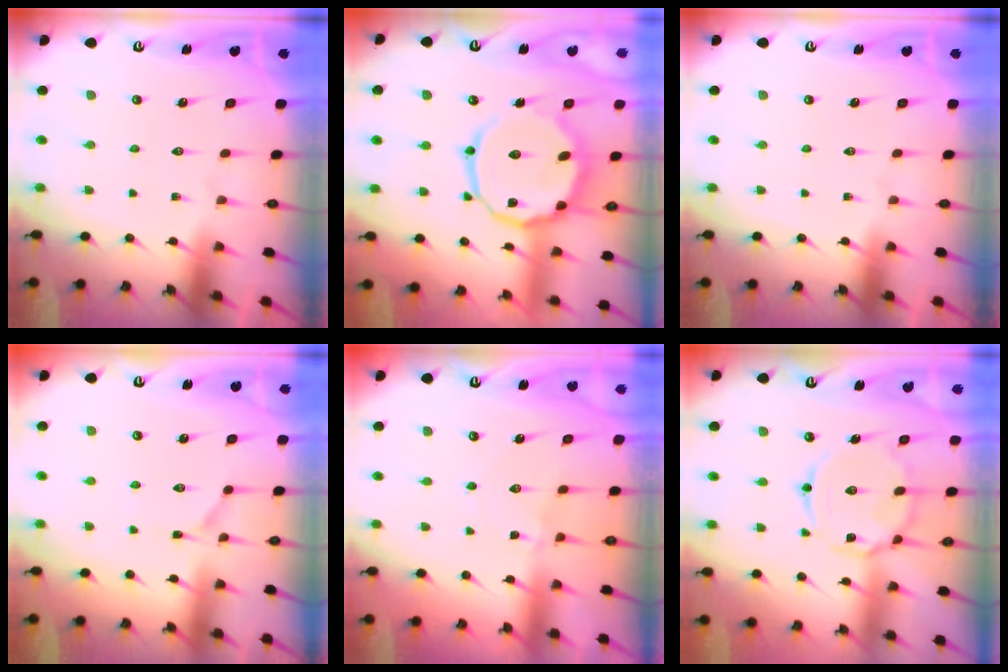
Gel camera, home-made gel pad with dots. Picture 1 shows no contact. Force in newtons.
{"total": 15.9, "press": 15.9, "slide": 1.3}
{"total": 0.0}
{"total": 4.0, "press": 4.0, "slide": 0.4}
{"total": 0.0}
{"total": 10.6, "press": 10.6, "slide": 0.7}